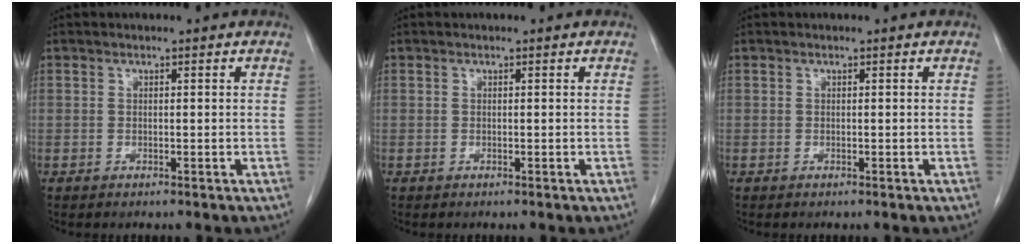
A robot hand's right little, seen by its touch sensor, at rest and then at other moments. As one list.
[{"total": 0.0}, {"total": 0.0}]